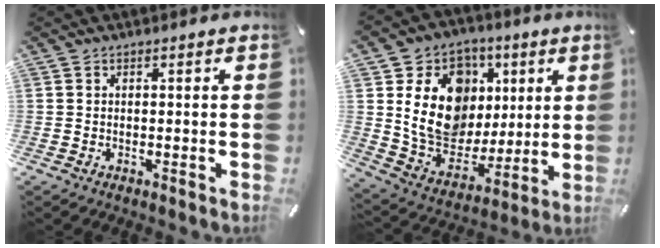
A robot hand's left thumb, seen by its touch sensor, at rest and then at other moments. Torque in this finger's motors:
{"motor_torque": [1.54, 1.36, 1.90, -0.86, 0.21]}